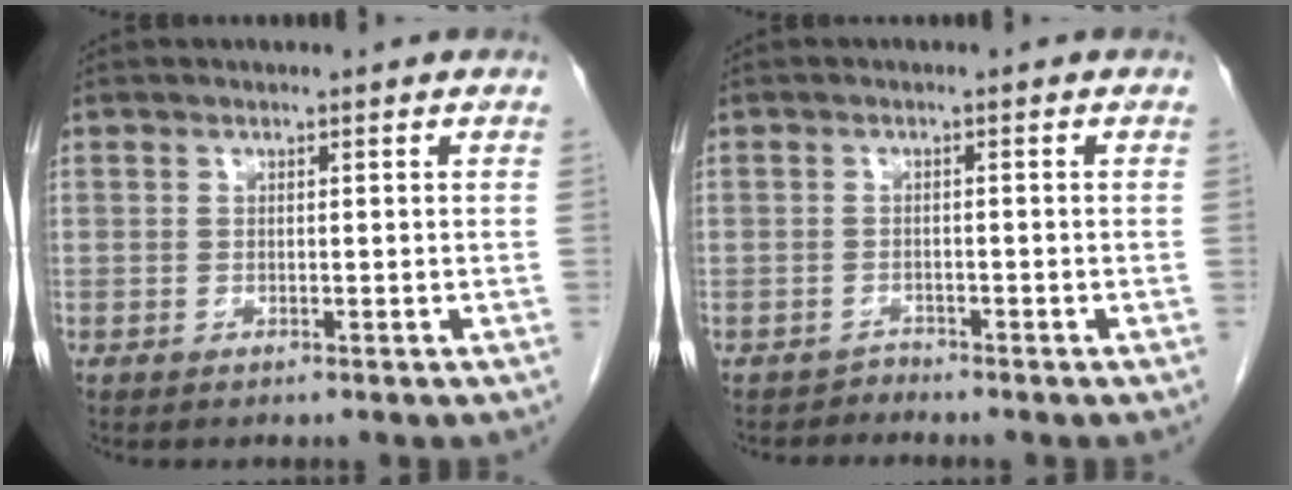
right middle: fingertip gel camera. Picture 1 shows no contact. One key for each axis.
{"total": 1.2, "fx": -1.0, "fy": -0.1, "fz": -0.7, "tx": 0.015, "ty": -0.007, "tz": -0.016}